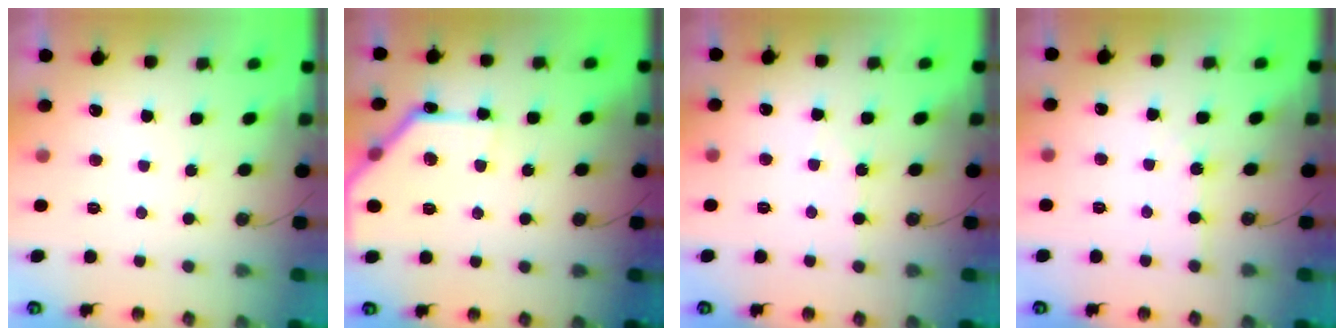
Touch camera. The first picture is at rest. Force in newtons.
{"total": 14.7, "press": 14.6, "slide": 0.4}
{"total": 2.8, "press": 2.7, "slide": 0.5}
{"total": 2.7, "press": 2.7, "slide": 0.4}